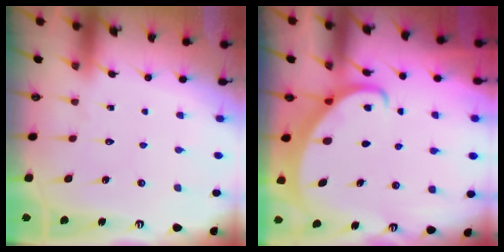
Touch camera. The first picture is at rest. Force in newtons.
{"total": 2.2, "press": 2.2, "slide": 0.3}